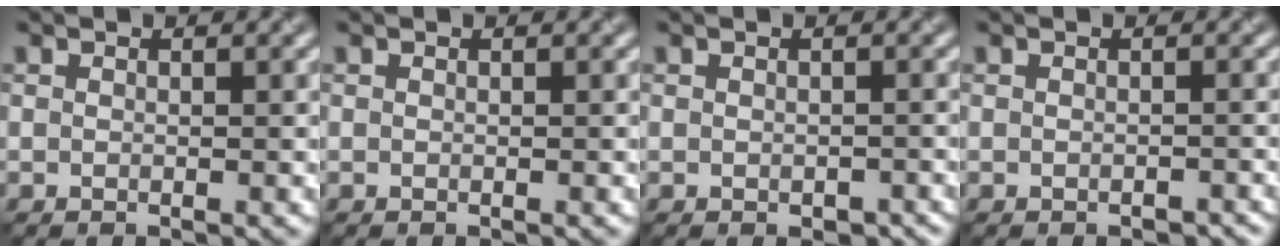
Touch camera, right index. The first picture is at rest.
{"total": 0.0}
{"total": 1.1, "force": [-0.5, 0.7, 0.7], "torque": [-0.012, -0.008, -0.004]}
{"total": 0.7, "force": [-0.5, 0.3, 0.4], "torque": [-0.006, -0.004, -0.004]}